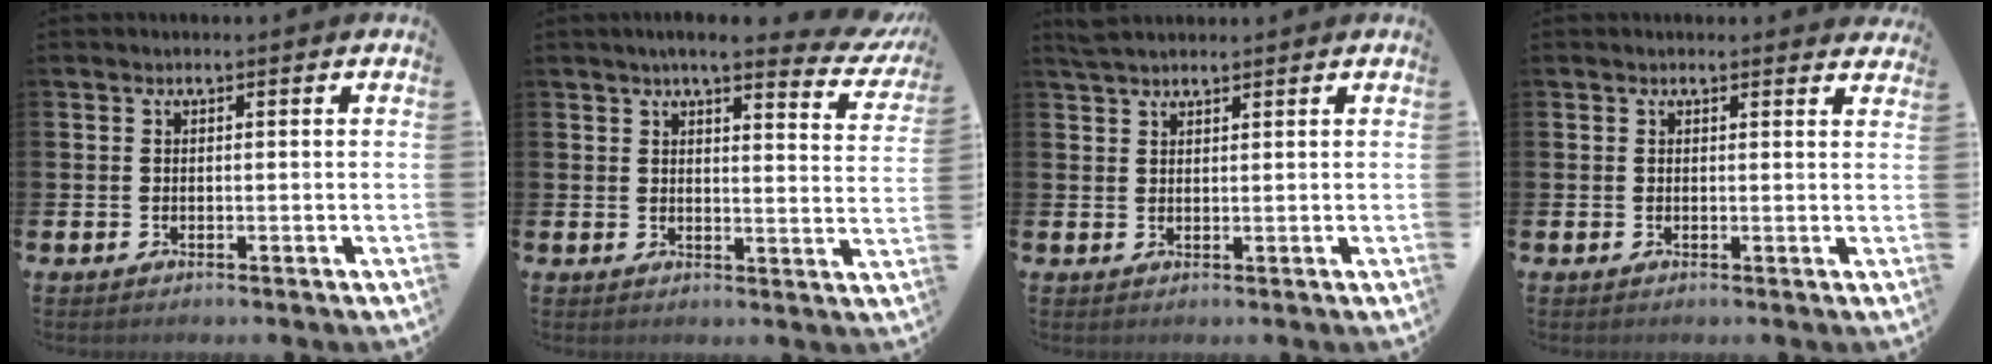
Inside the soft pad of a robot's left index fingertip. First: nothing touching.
{"total": 5.3, "force": [4.7, 0.7, 2.4], "torque": [-0.042, -0.032, 0.074]}
{"total": 2.4, "force": [2.2, 0.6, 0.5], "torque": [-0.010, -0.001, 0.041]}
{"total": 1.0, "force": [0.9, 0.2, 0.1], "torque": [0.009, -0.004, 0.015]}